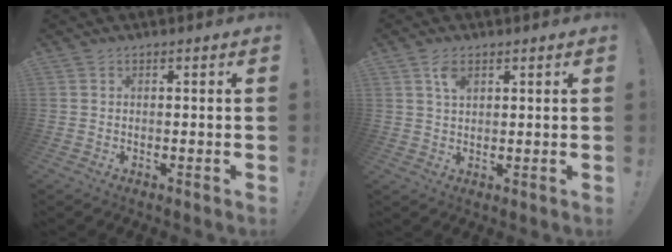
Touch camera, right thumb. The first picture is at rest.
{"total": 4.2, "force": [2.3, 2.1, 2.7], "torque": [-0.035, -0.011, 0.038]}